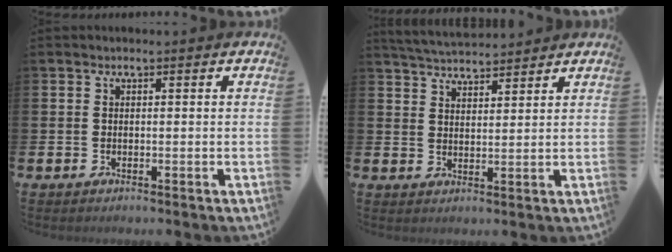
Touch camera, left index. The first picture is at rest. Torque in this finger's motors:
{"motor_torque": [0.68, -0.68, 0.12, 0.11]}